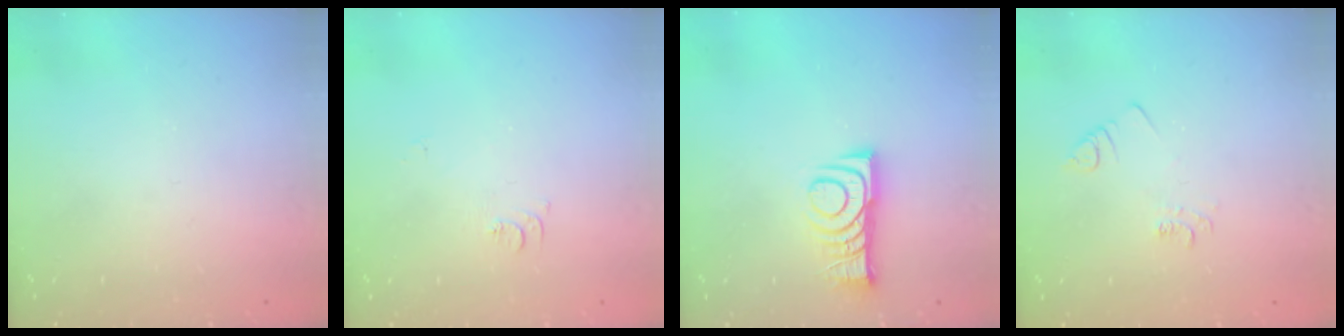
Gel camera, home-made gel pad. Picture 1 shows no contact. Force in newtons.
{"total": 5.2, "press": 5.1, "slide": 0.6}
{"total": 8.7, "press": 8.7, "slide": 0.8}
{"total": 3.3, "press": 3.3, "slide": 0.4}